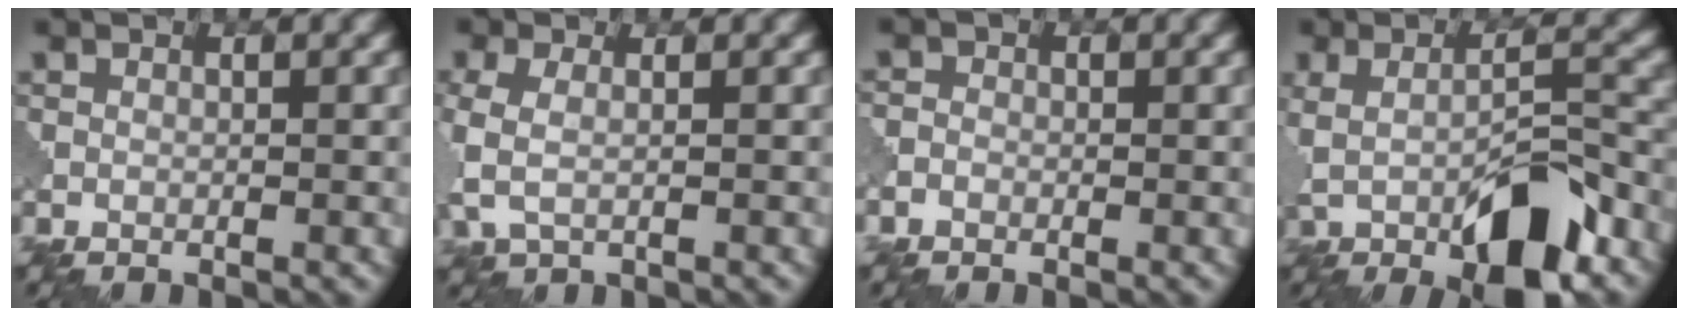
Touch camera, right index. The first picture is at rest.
{"total": 3.7, "force": [-0.3, 2.3, 2.9], "torque": [-0.081, -0.003, -0.009]}
{"total": 1.2, "force": [-0.6, 1.0, 0.4], "torque": [-0.002, 0.001, -0.014]}
{"total": 8.4, "force": [-2.6, 2.7, 7.5], "torque": [-0.131, -0.004, -0.040]}